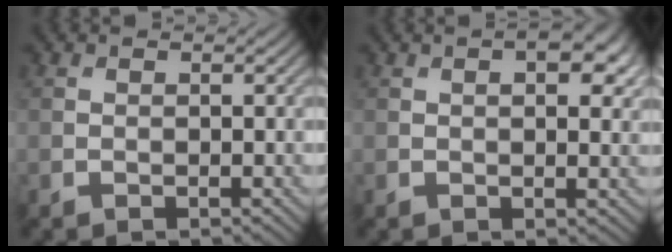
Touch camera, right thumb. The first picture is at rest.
{"total": 4.6, "force": [1.6, 2.1, 3.8], "torque": [-0.058, 0.001, 0.023]}